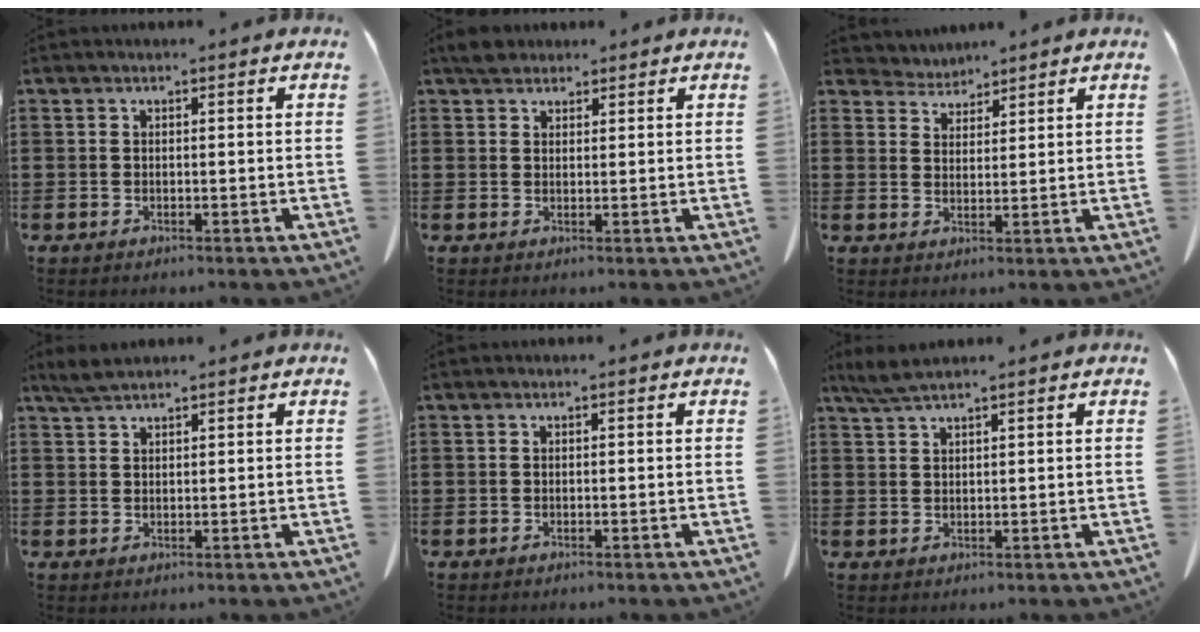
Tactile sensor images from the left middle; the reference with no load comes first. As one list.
[{"total": 2.8, "force": [2.3, 1.3, 0.8], "torque": [-0.015, 0.003, 0.044]}, {"total": 3.2, "force": [3.0, 0.9, -0.5], "torque": [-0.005, -0.010, 0.055]}, {"total": 2.3, "force": [1.9, 0.4, 1.3], "torque": [-0.030, 0.001, 0.037]}, {"total": 0.0}, {"total": 2.9, "force": [2.2, 0.3, 1.8], "torque": [-0.040, 0.001, 0.042]}]